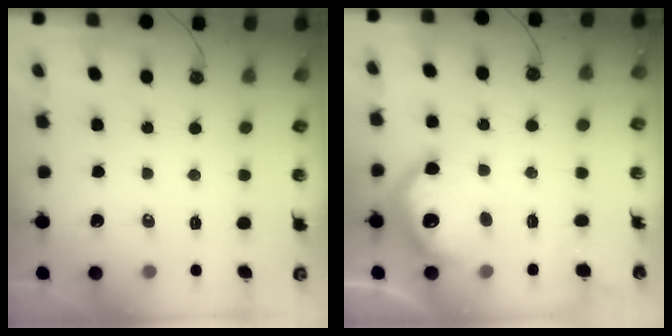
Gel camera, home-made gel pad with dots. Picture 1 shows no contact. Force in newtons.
{"total": 12.7, "press": 12.6, "slide": 1.1}